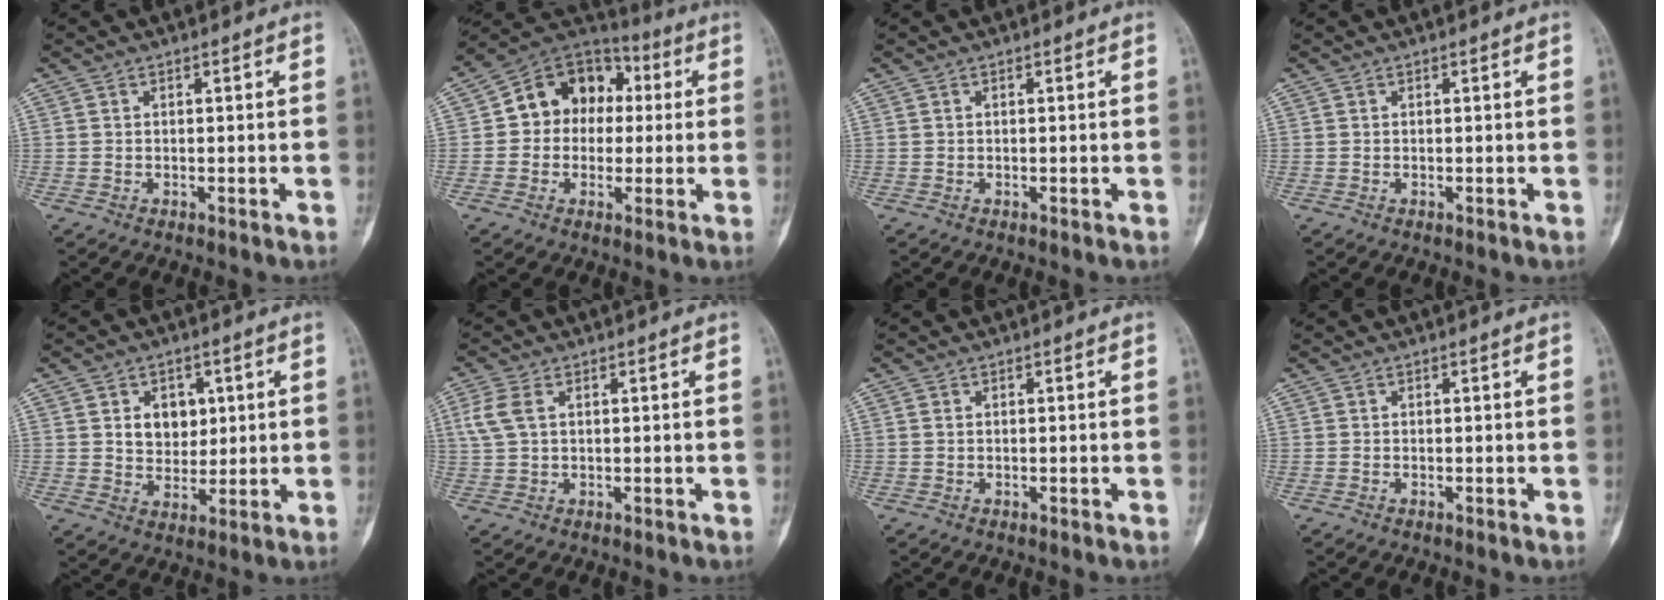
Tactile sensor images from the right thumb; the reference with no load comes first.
{"total": 13.5, "force": [1.5, 10.9, 7.9], "torque": [-0.076, 0.032, 0.013]}
{"total": 0.0}
{"total": 0.0}
{"total": 6.8, "force": [1.9, 5.2, 3.9], "torque": [-0.029, -0.011, 0.035]}
{"total": 4.4, "force": [1.3, 2.5, 3.4], "torque": [-0.093, 0.011, 0.029]}
{"total": 0.6, "force": [0.1, 0.4, 0.4], "torque": [-0.011, 0.002, 0.003]}
{"total": 0.0}